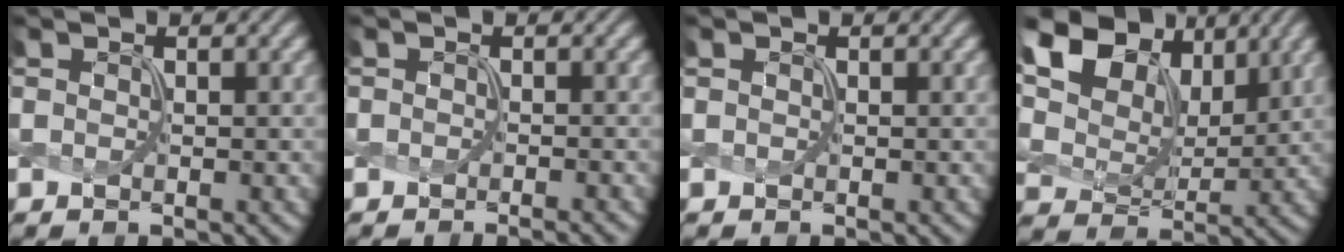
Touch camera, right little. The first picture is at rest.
{"total": 1.0, "force": [-1.0, 0.0, 0.3], "torque": [0.005, -0.012, -0.011]}
{"total": 0.0}
{"total": 11.7, "force": [6.2, 7.5, 6.5], "torque": [-0.158, 0.026, 0.091]}